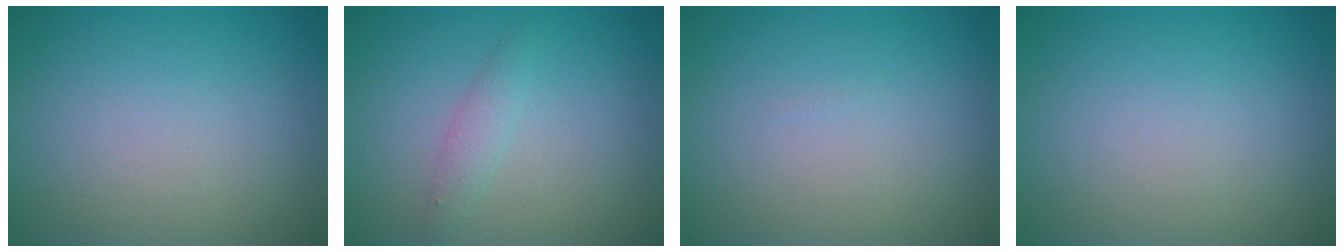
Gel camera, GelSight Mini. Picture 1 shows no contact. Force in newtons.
{"total": 1.4, "press": 1.4, "slide": 0.0}
{"total": 0.0}
{"total": 0.0}